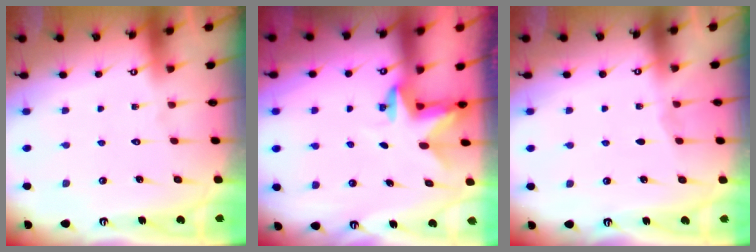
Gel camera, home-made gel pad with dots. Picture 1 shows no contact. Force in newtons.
{"total": 2.5, "press": 2.5, "slide": 0.4}
{"total": 2.3, "press": 2.3, "slide": 0.4}